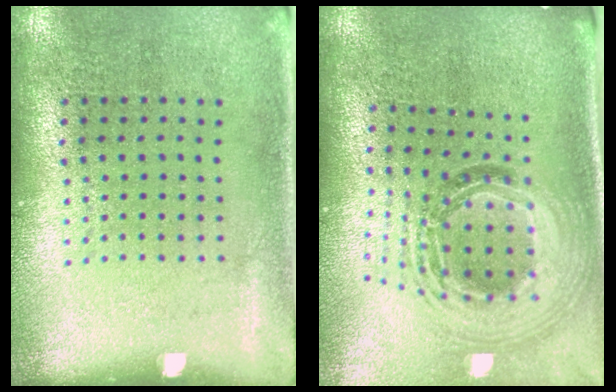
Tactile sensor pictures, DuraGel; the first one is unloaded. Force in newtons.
{"total": 1.9, "press": 1.6, "slide": 1.0}